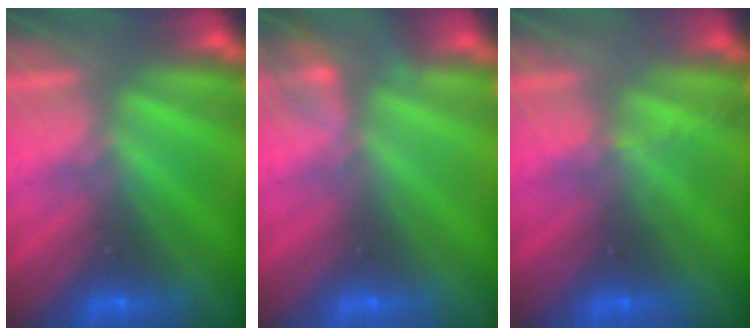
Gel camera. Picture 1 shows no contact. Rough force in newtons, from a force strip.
{"total": 2.1}
{"total": 2.1}